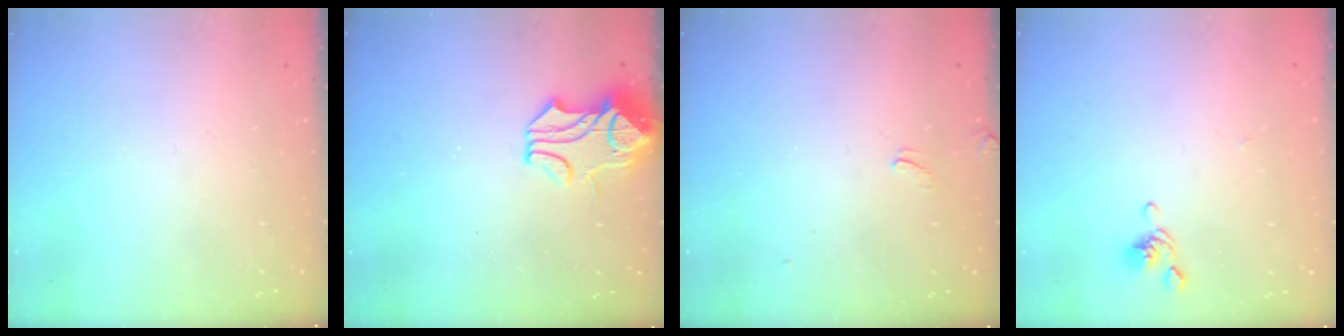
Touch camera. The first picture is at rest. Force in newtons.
{"total": 1.6, "press": 0.8, "slide": 1.4}
{"total": 3.8, "press": 3.8, "slide": 0.3}
{"total": 2.1, "press": 2.0, "slide": 0.7}